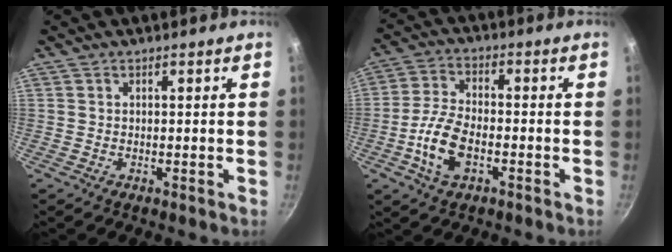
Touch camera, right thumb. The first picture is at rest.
{"total": 9.4, "force": [-3.3, 4.9, 7.3], "torque": [-0.144, 0.024, -0.070]}